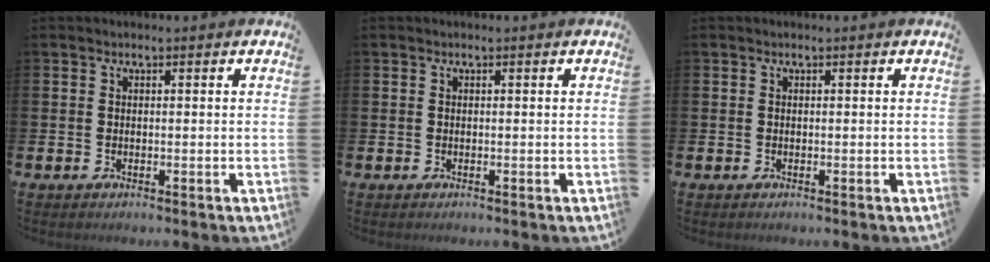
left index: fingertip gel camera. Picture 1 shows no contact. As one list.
[{"total": 0.0}, {"total": 0.0}]